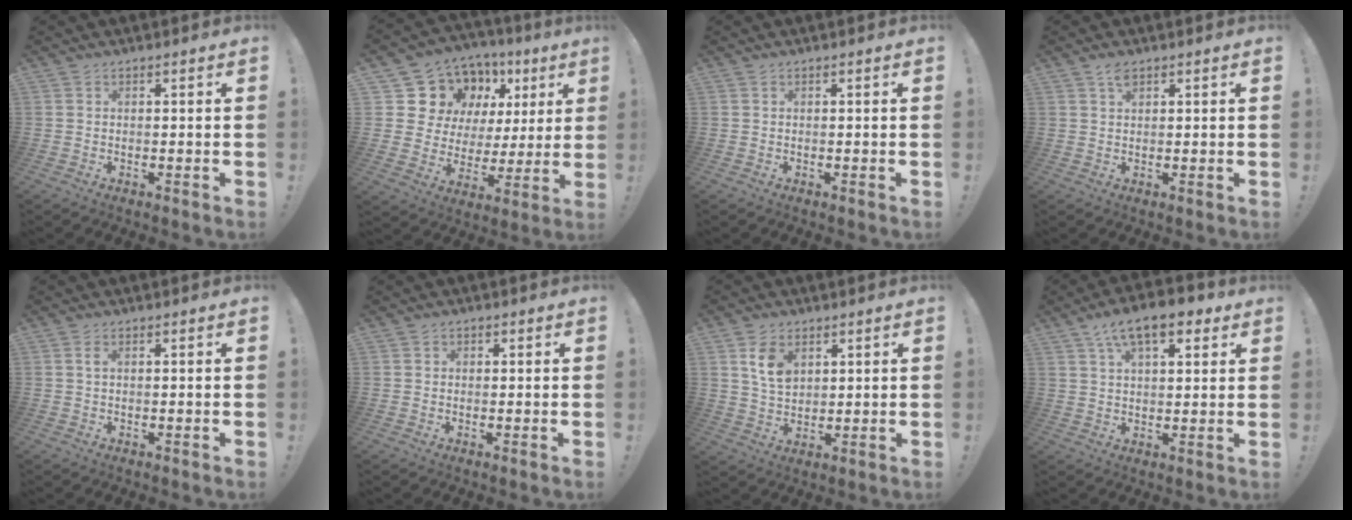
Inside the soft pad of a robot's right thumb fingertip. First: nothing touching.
{"total": 12.2, "force": [7.6, 8.9, 3.1], "torque": [-0.055, -0.066, 0.156]}
{"total": 0.0}
{"total": 2.5, "force": [1.8, 1.2, 1.3], "torque": [-0.015, -0.005, 0.029]}
{"total": 1.3, "force": [0.4, 0.4, 1.1], "torque": [-0.019, 0.001, 0.005]}
{"total": 1.0, "force": [0.1, 1.0, 0.3], "torque": [-0.001, 0.002, 0.002]}
{"total": 8.1, "force": [3.8, 5.4, 4.7], "torque": [-0.066, -0.014, 0.070]}
{"total": 12.0, "force": [6.5, 5.3, 8.5], "torque": [-0.133, -0.016, 0.114]}